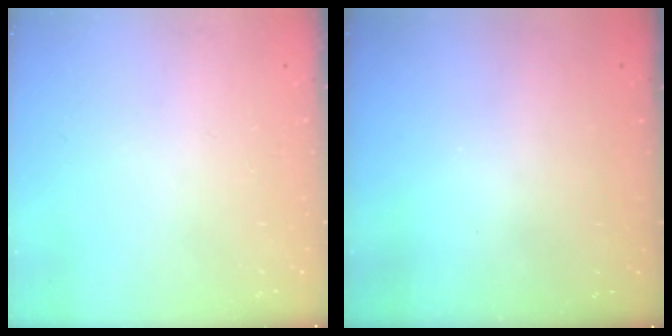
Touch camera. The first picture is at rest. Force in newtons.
{"total": 3.0, "press": 3.0, "slide": 0.1}